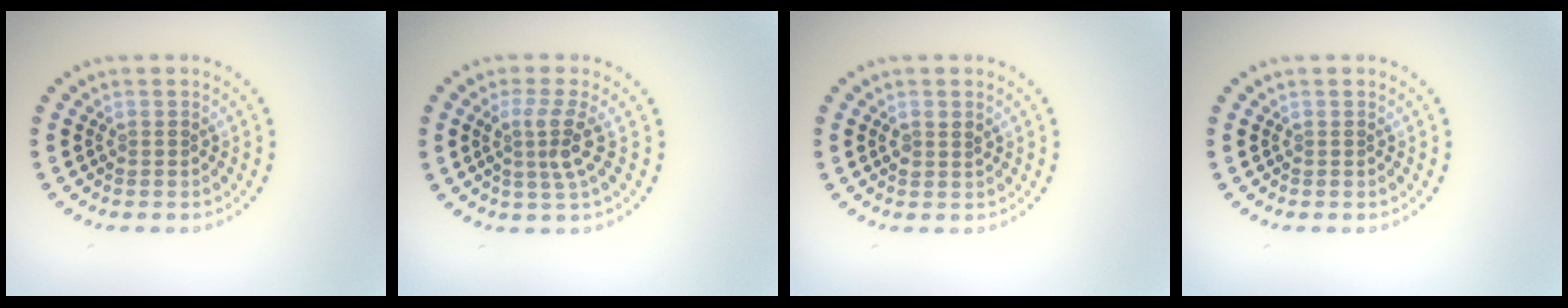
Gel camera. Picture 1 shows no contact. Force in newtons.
{"total": 2.8, "press": 2.1, "slide": 1.9}
{"total": 1.1, "press": 1.1, "slide": 0.4}
{"total": 0.0}